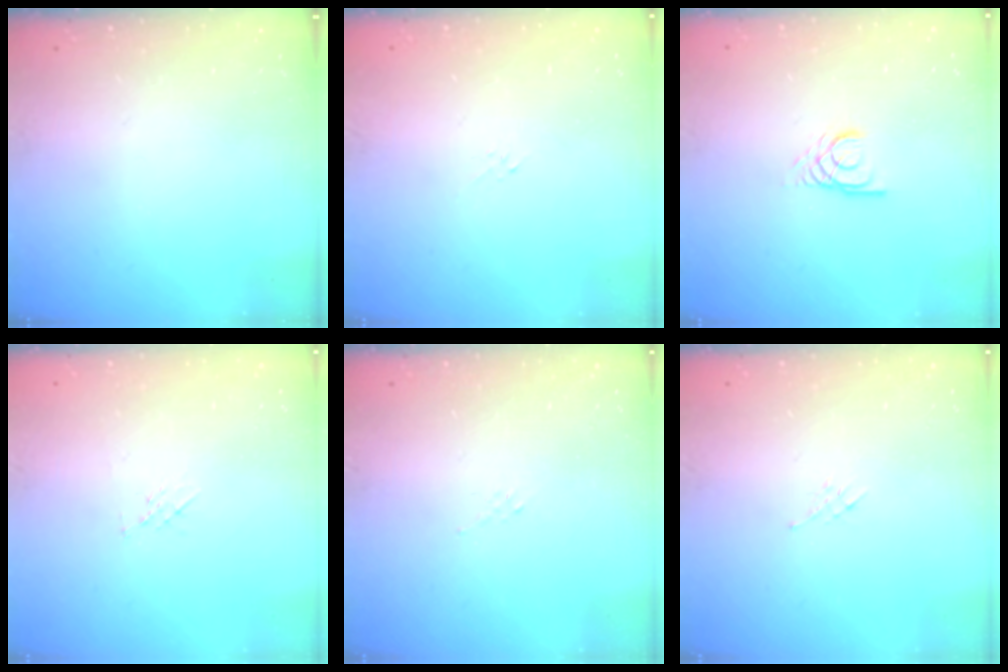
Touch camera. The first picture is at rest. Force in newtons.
{"total": 0.7, "press": 0.5, "slide": 0.4}
{"total": 2.8, "press": 2.8, "slide": 0.1}
{"total": 3.5, "press": 3.3, "slide": 1.1}
{"total": 4.3, "press": 4.2, "slide": 0.9}
{"total": 3.5, "press": 3.4, "slide": 0.8}